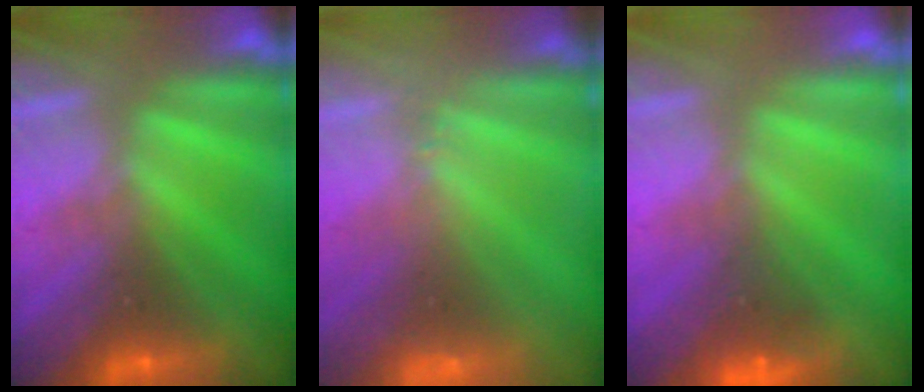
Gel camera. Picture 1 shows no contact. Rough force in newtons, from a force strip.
{"total": 2.4}
{"total": 4.4}